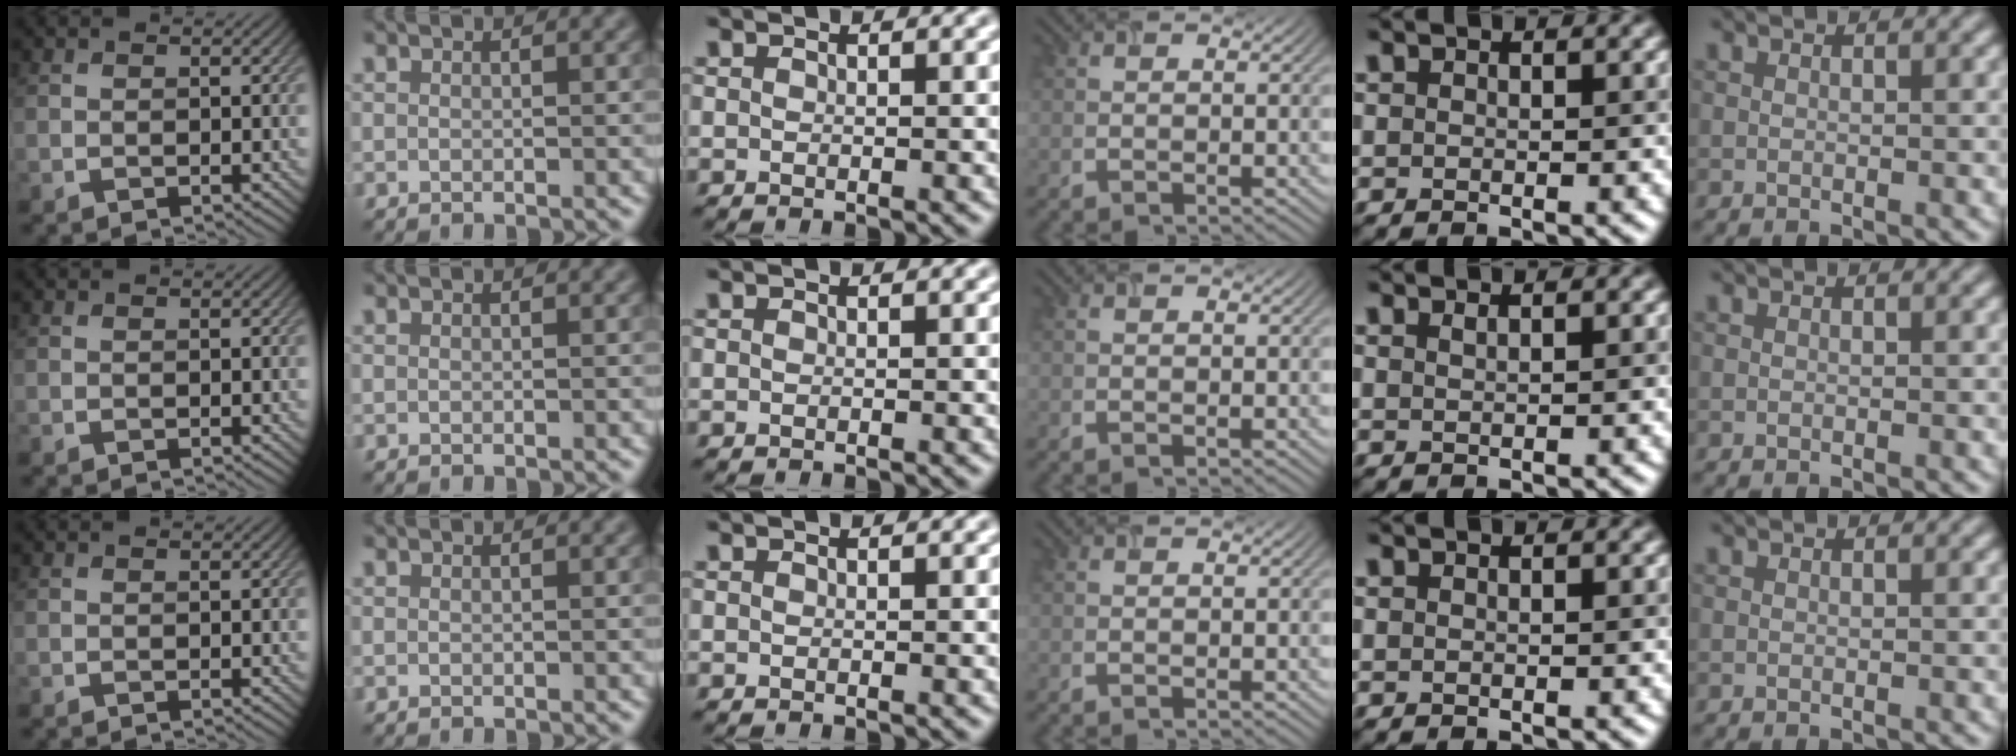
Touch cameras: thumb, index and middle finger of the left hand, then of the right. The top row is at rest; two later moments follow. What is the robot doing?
{"motion": "insert", "object": "airpods case & airpods"}